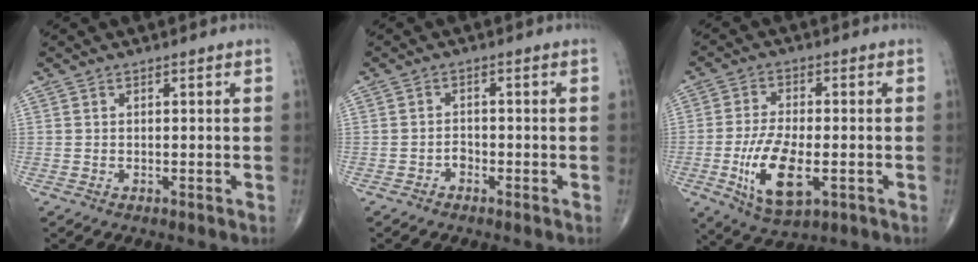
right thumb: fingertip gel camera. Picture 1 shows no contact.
{"total": 1.5, "force": [-1.0, 1.0, 0.5], "torque": [-0.003, 0.006, -0.020]}
{"total": 11.6, "force": [-3.1, 5.1, 9.9], "torque": [-0.190, -0.003, -0.050]}